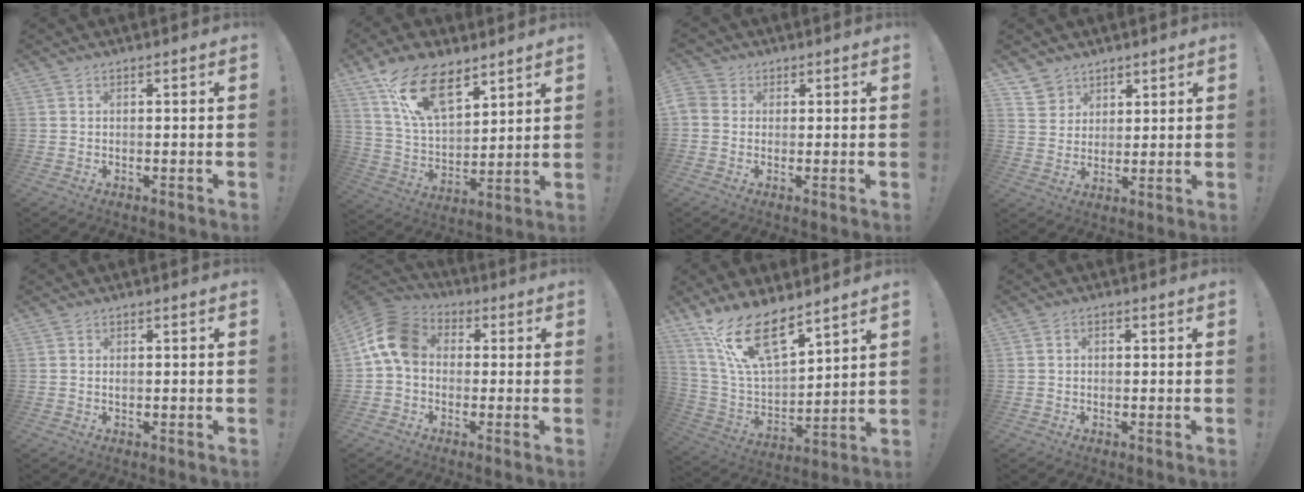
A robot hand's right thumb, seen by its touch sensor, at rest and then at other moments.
{"total": 18.1, "force": [11.0, 9.2, 11.1], "torque": [-0.209, -0.059, 0.202]}
{"total": 3.5, "force": [0.3, 3.2, 1.3], "torque": [-0.028, 0.004, 0.005]}
{"total": 6.5, "force": [4.7, 4.5, 0.4], "torque": [-0.011, -0.034, 0.092]}
{"total": 0.7, "force": [-0.3, 0.4, 0.4], "torque": [-0.004, 0.002, -0.007]}
{"total": 12.5, "force": [1.0, 9.2, 8.5], "torque": [-0.157, 0.021, 0.027]}
{"total": 17.8, "force": [12.6, 6.5, 10.8], "torque": [-0.207, -0.086, 0.229]}
{"total": 1.2, "force": [-0.6, 0.8, 0.8], "torque": [-0.017, 0.006, -0.010]}